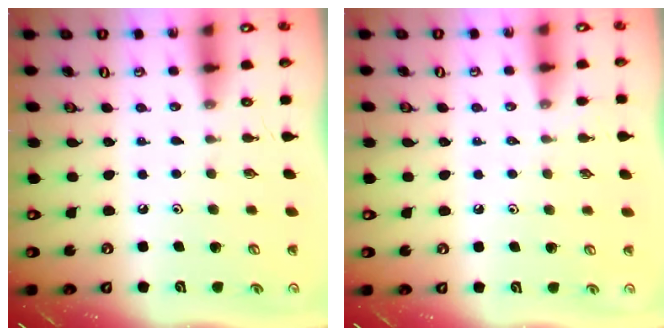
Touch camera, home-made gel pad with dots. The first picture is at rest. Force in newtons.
{"total": 1.9, "press": 1.8, "slide": 0.4}